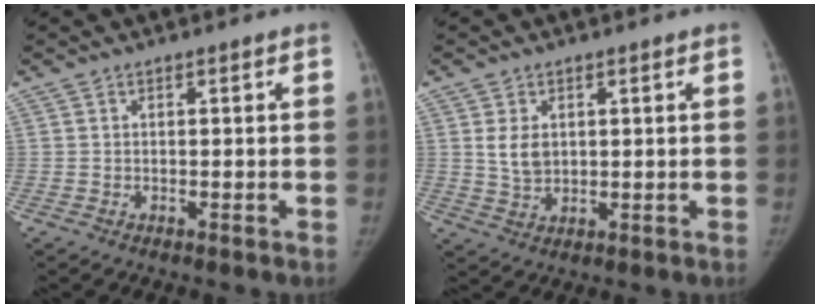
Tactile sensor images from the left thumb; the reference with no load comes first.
{"total": 4.4, "force": [1.1, 3.2, 2.9], "torque": [-0.039, -0.010, 0.030]}